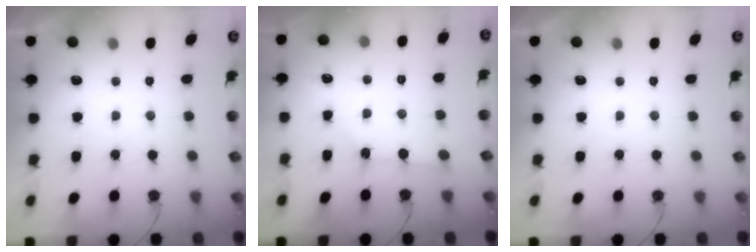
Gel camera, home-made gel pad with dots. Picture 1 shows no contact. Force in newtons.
{"total": 3.0, "press": 2.9, "slide": 0.4}
{"total": 0.0}